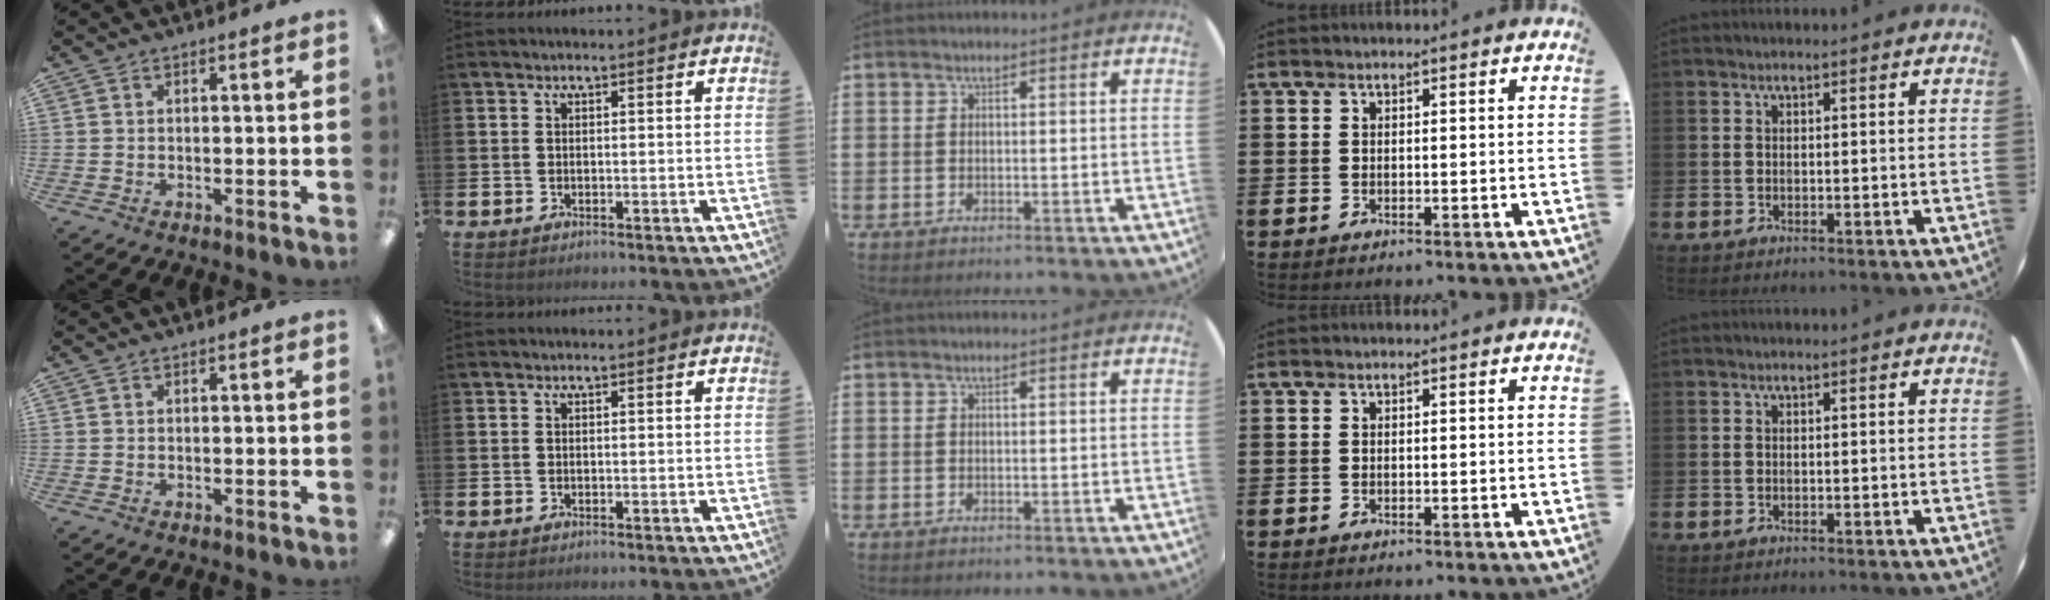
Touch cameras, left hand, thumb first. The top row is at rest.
{}